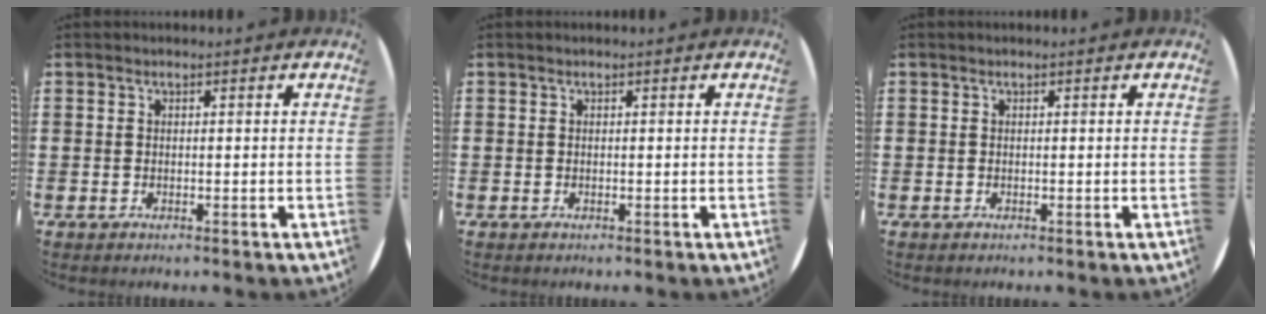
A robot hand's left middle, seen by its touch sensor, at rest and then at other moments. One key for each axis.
{"total": 0.0}
{"total": 0.0}